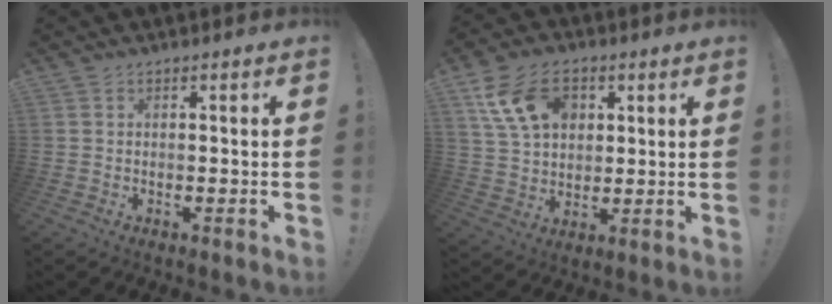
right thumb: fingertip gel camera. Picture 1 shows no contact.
{"total": 15.3, "force": [6.2, 11.0, 8.7], "torque": [-0.146, -0.014, 0.123]}